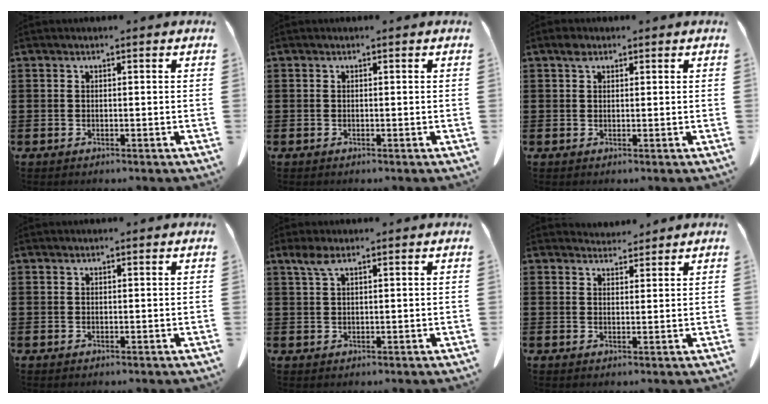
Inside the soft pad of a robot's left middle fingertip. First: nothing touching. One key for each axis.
{"total": 0.0}
{"total": 1.9, "fx": 1.1, "fy": 1.1, "fz": 1.0, "tx": -0.016, "ty": 0.002, "tz": 0.019}
{"total": 0.0}
{"total": 2.8, "fx": 1.6, "fy": 0.8, "fz": 2.2, "tx": -0.050, "ty": 0.005, "tz": 0.027}
{"total": 3.0, "fx": 2.9, "fy": 0.6, "fz": 0.3, "tx": -0.006, "ty": -0.010, "tz": 0.054}